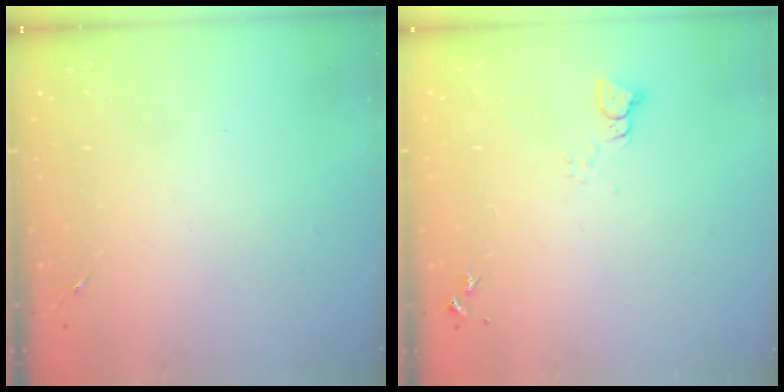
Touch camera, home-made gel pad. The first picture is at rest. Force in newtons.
{"total": 2.2, "press": 2.2, "slide": 0.2}